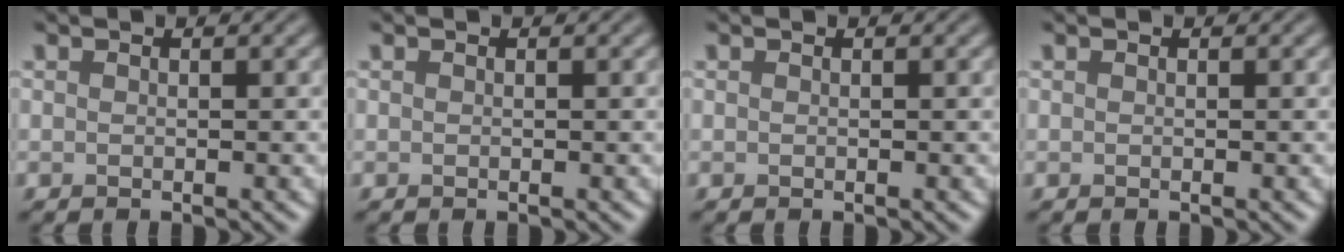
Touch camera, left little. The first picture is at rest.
{"total": 0.0}
{"total": 0.0}
{"total": 0.0}